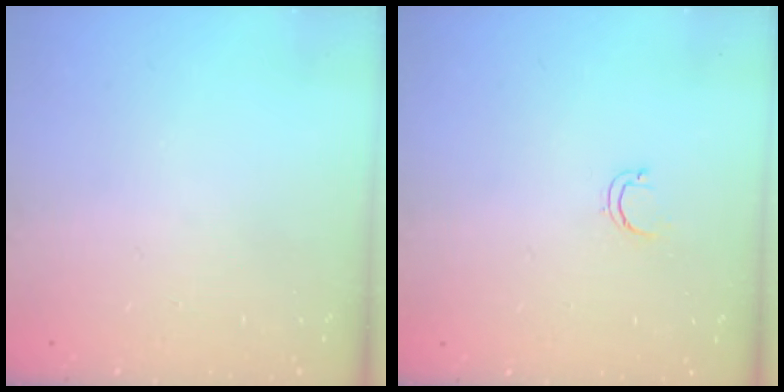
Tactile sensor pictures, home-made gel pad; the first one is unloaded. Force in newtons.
{"total": 3.5, "press": 3.4, "slide": 0.8}